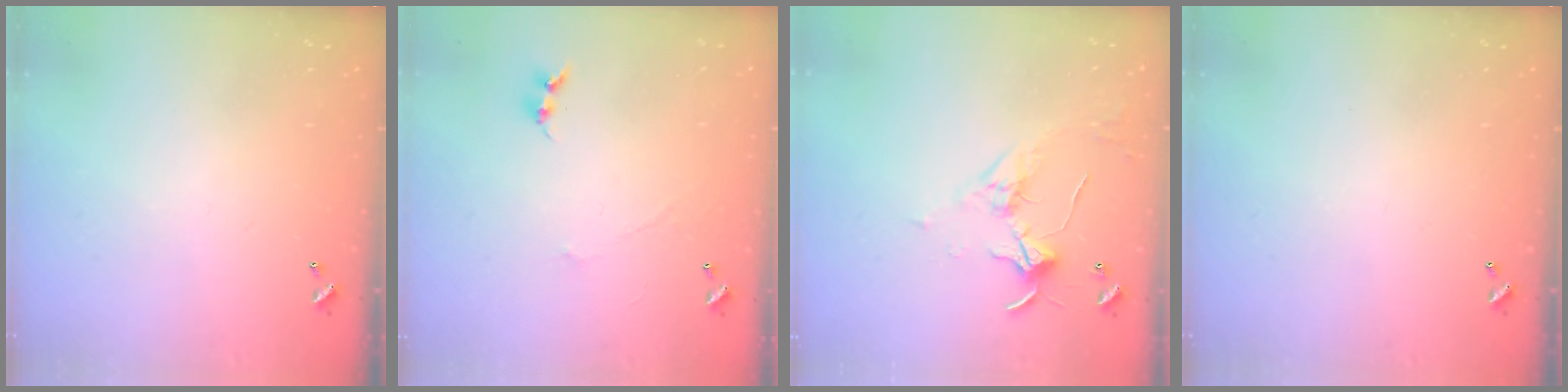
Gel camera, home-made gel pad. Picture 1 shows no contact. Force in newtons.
{"total": 0.6, "press": 0.3, "slide": 0.5}
{"total": 4.2, "press": 4.2, "slide": 0.4}
{"total": 0.0}